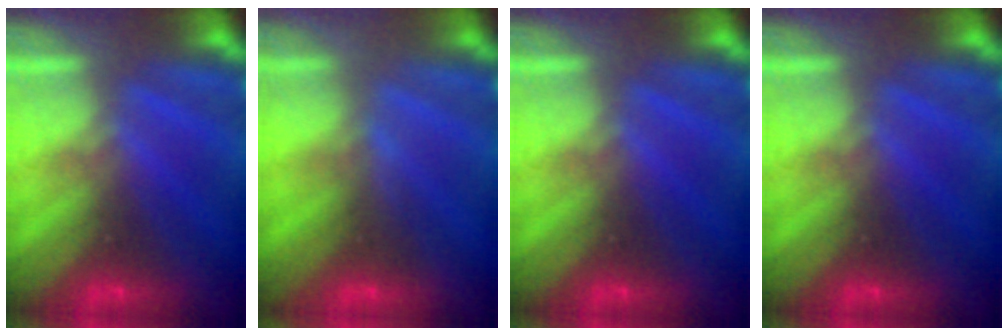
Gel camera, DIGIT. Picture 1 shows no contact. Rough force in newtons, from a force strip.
{"total": 2.9}
{"total": 0.0}
{"total": 0.0}